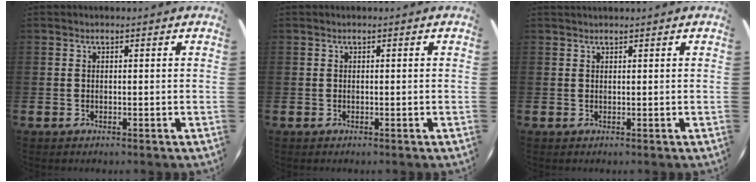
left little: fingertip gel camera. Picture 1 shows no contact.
{"total": 0.0}
{"total": 0.7, "force": [0.7, 0.0, 0.0], "torque": [0.000, 0.001, 0.014]}